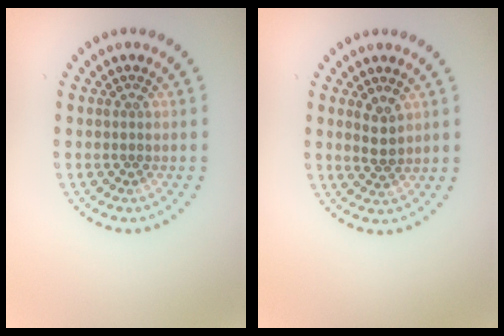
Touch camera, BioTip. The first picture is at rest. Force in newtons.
{"total": 1.8, "press": 1.7, "slide": 0.6}